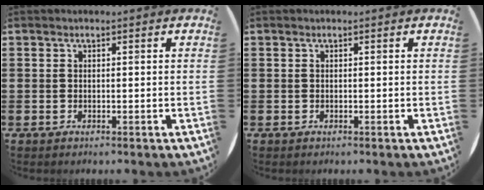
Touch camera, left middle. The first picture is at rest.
{"total": 0.0}